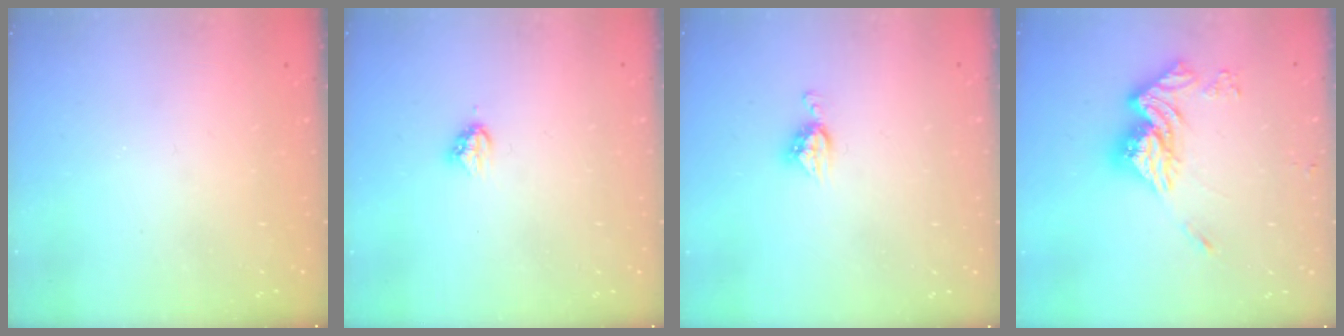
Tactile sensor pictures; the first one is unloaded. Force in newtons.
{"total": 3.8, "press": 3.8, "slide": 0.4}
{"total": 6.5, "press": 6.5, "slide": 0.4}
{"total": 15.5, "press": 15.5, "slide": 1.4}